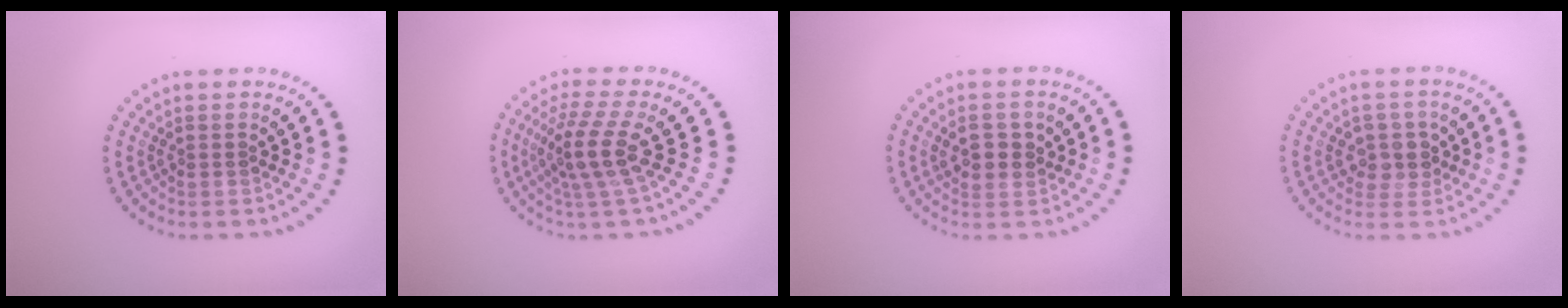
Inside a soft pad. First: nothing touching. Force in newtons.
{"total": 4.3, "press": 3.1, "slide": 2.9}
{"total": 1.9, "press": 1.8, "slide": 0.6}
{"total": 2.5, "press": 2.3, "slide": 1.0}